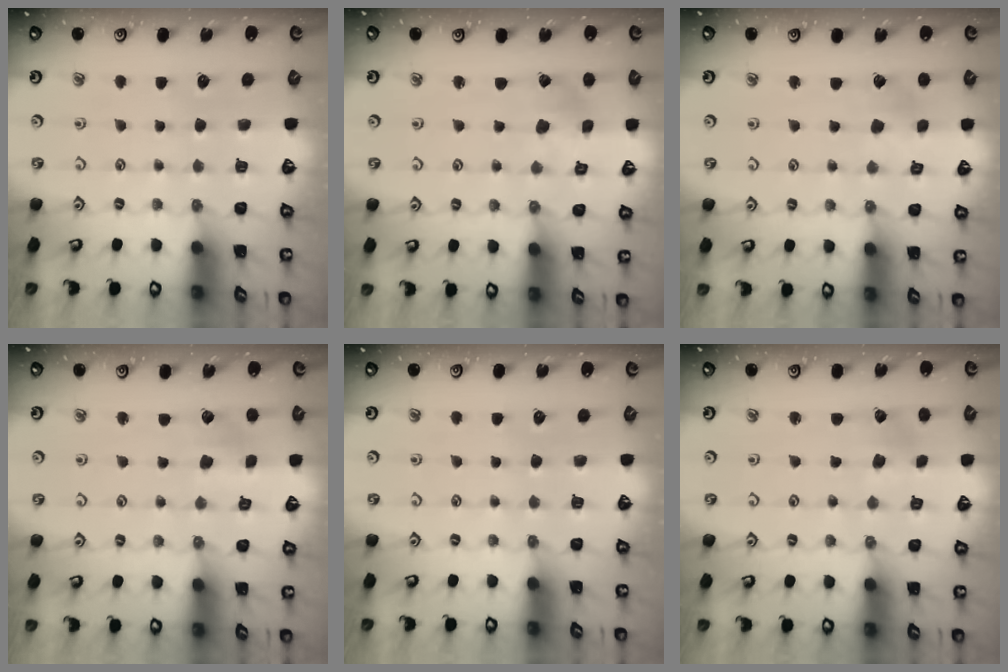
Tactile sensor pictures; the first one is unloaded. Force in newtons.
{"total": 1.4, "press": 1.4, "slide": 0.2}
{"total": 2.7, "press": 2.7, "slide": 0.3}
{"total": 2.8, "press": 2.8, "slide": 0.4}
{"total": 0.0}
{"total": 2.6, "press": 2.6, "slide": 0.6}